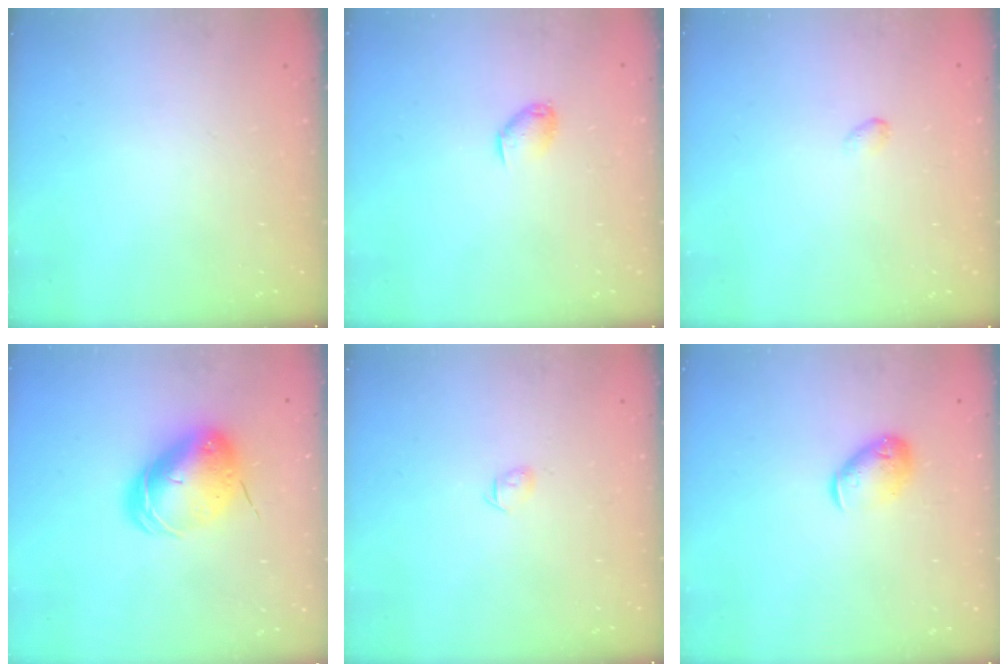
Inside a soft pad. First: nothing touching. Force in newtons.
{"total": 5.3, "press": 5.2, "slide": 0.9}
{"total": 2.6, "press": 2.5, "slide": 0.5}
{"total": 11.2, "press": 11.0, "slide": 1.8}
{"total": 3.4, "press": 3.3, "slide": 0.8}
{"total": 9.0, "press": 8.9, "slide": 1.3}